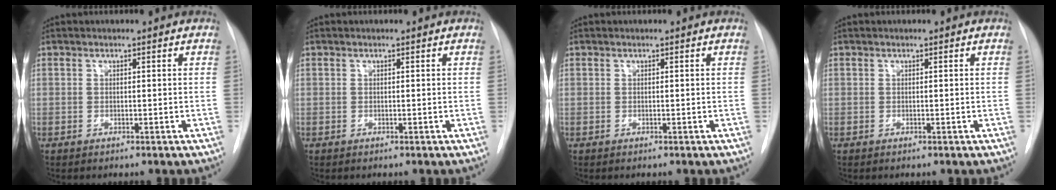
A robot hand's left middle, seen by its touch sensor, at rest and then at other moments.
{"total": 0.0}
{"total": 0.0}
{"total": 0.0}